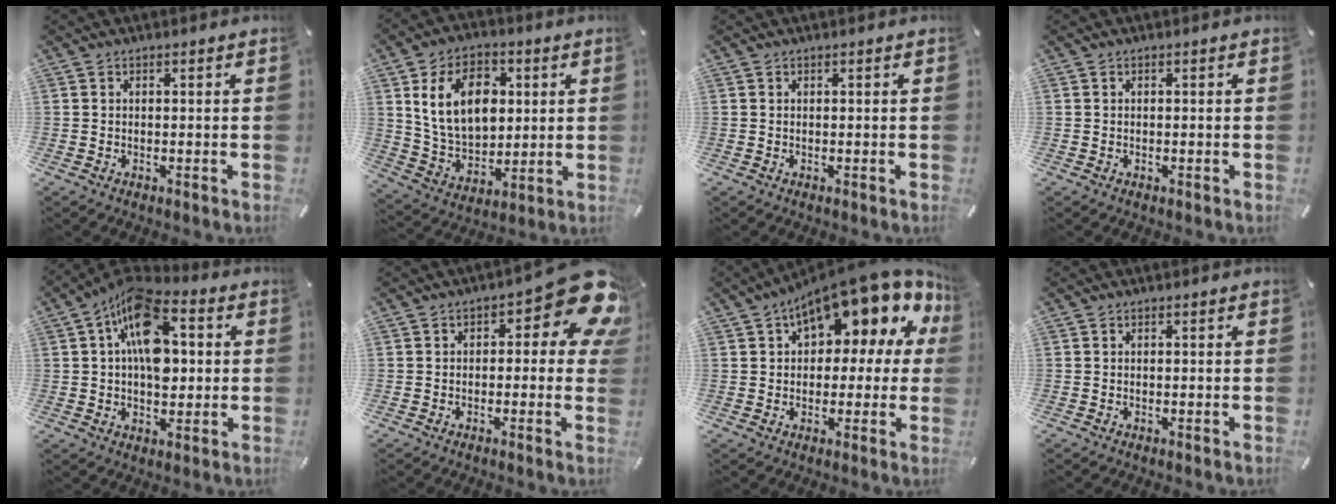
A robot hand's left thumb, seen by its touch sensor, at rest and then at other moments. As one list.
[{"total": 15.0, "force": [3.9, 11.0, 9.5], "torque": [-0.185, 0.001, 0.068]}, {"total": 0.0}, {"total": 0.0}, {"total": 15.9, "force": [2.6, 9.7, 12.3], "torque": [-0.211, -0.008, 0.044]}, {"total": 12.3, "force": [5.0, 5.0, 10.1], "torque": [-0.121, -0.047, 0.083]}, {"total": 15.8, "force": [9.0, 7.0, 10.9], "torque": [-0.147, -0.068, 0.148]}, {"total": 0.0}]